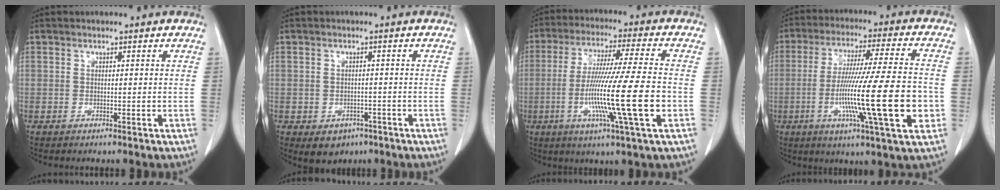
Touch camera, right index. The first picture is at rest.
{"total": 3.9, "force": [-2.0, 3.0, 1.4], "torque": [-0.015, 0.004, -0.016]}
{"total": 15.6, "force": [-3.6, -1.0, 15.2], "torque": [-0.285, -0.021, -0.071]}
{"total": 18.8, "force": [-4.2, 0.2, 18.3], "torque": [-0.294, -0.016, -0.074]}